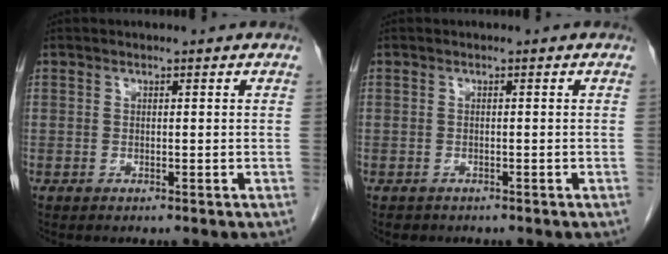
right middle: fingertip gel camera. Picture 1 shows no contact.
{"total": 0.8, "force": [-0.6, 0.6, 0.0], "torque": [-0.012, 0.000, -0.008]}